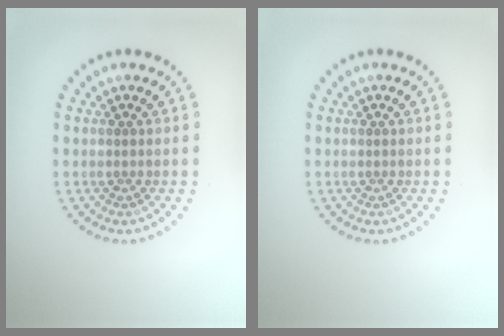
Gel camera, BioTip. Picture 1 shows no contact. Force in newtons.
{"total": 0.0}